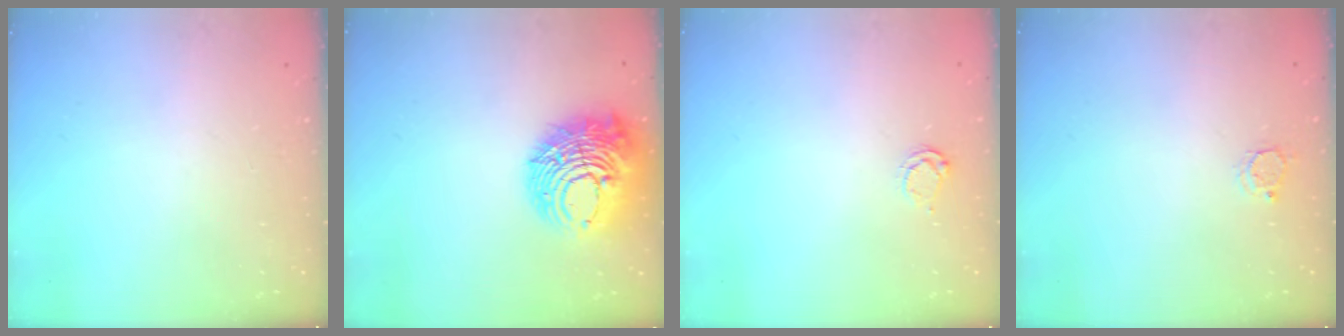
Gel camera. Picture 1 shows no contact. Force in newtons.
{"total": 14.9, "press": 14.9, "slide": 1.5}
{"total": 3.4, "press": 3.4, "slide": 0.4}
{"total": 2.9, "press": 2.8, "slide": 0.4}